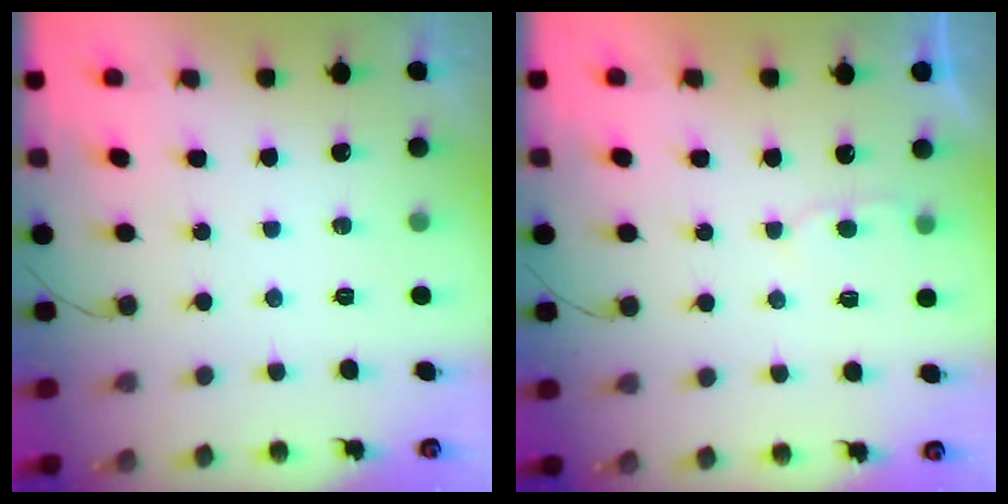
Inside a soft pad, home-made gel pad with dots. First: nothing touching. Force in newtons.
{"total": 2.7, "press": 2.7, "slide": 0.3}